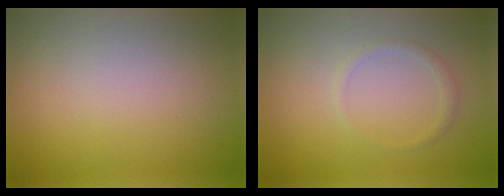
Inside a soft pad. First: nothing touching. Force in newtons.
{"total": 1.0, "press": 1.0, "slide": 0.1}